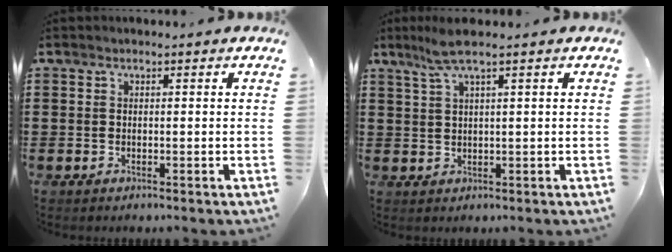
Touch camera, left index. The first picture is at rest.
{"total": 3.8, "force": [2.2, 0.0, 3.1], "torque": [-0.064, 0.002, 0.039]}